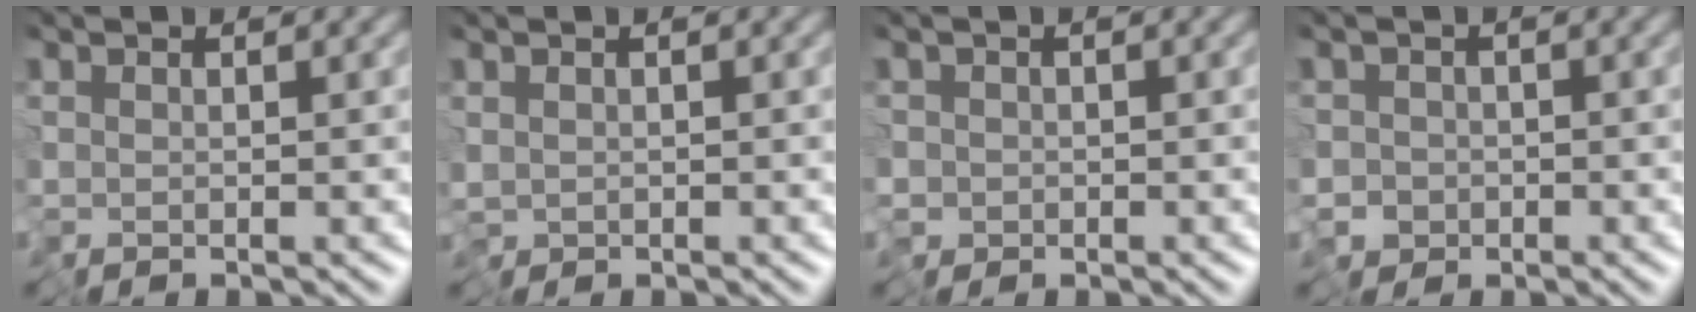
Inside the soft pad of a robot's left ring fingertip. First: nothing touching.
{"total": 0.5, "force": [0.0, 0.4, 0.4], "torque": [-0.010, 0.000, 0.000]}
{"total": 1.2, "force": [-0.4, 1.0, 0.2], "torque": [-0.007, -0.004, -0.013]}
{"total": 2.0, "force": [-1.1, 1.6, 0.5], "torque": [-0.014, -0.006, -0.025]}